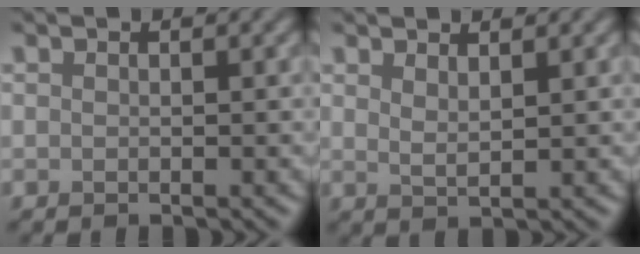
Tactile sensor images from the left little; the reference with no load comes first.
{"total": 1.6, "force": [1.3, 0.4, 0.9], "torque": [-0.017, -0.001, 0.023]}